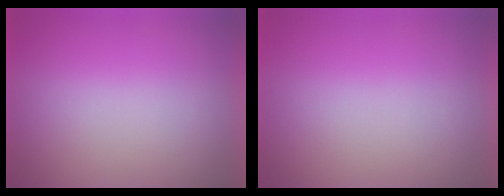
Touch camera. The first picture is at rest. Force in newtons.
{"total": 0.0}